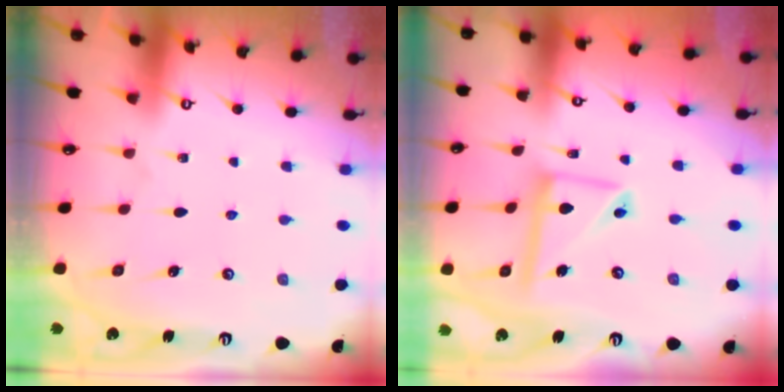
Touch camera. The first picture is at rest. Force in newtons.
{"total": 11.6, "press": 11.5, "slide": 1.2}